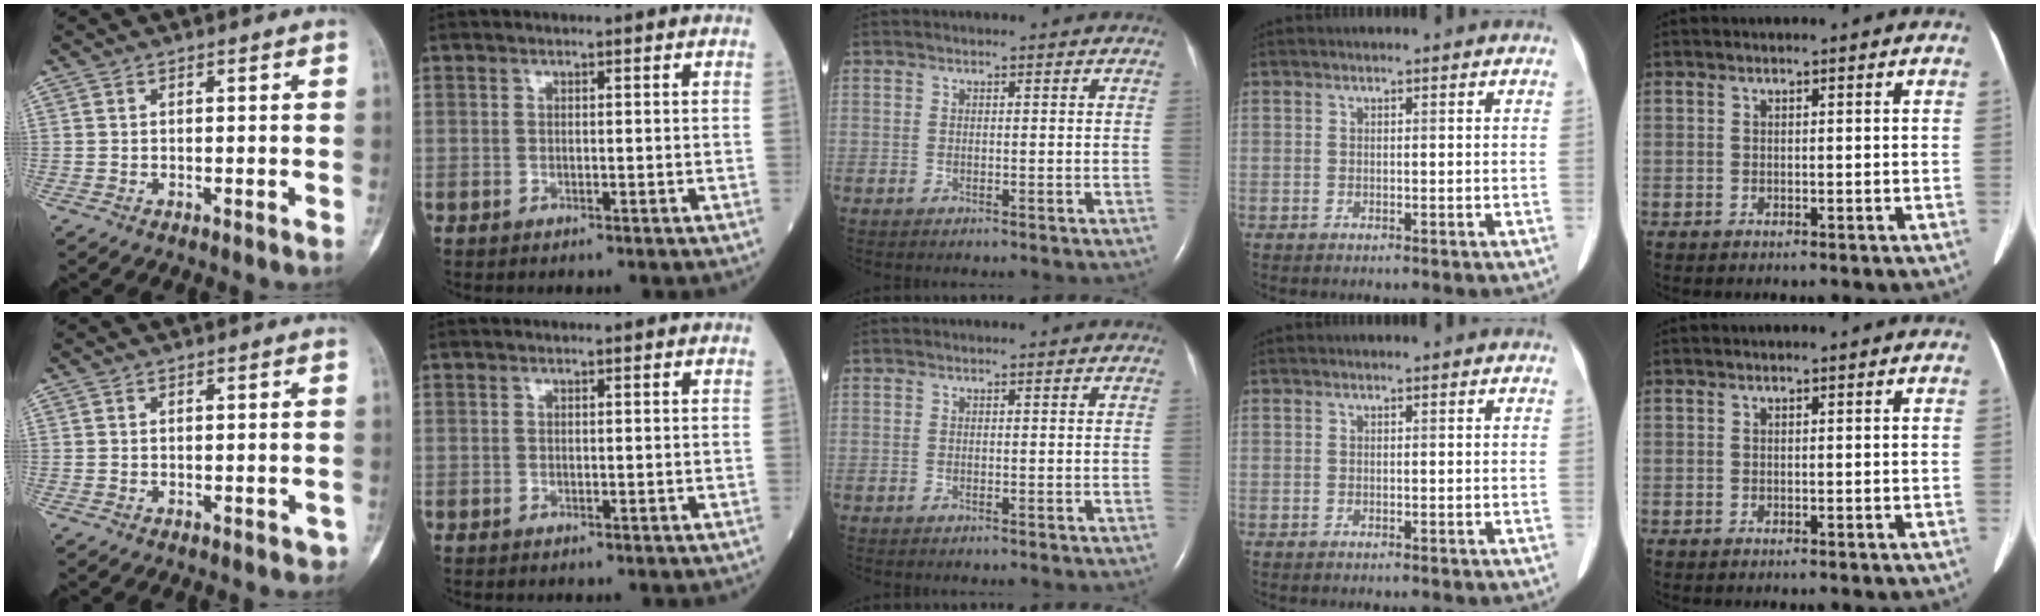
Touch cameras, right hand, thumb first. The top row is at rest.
{"thumb": {"total": 1.1, "force": [-0.5, 0.7, 0.6], "torque": [0.000, 0.009, -0.003]}}